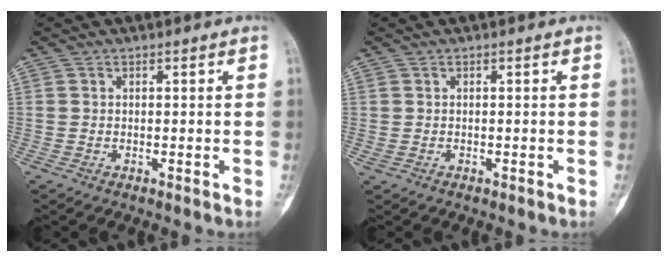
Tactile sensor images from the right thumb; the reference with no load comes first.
{"total": 0.6, "force": [-0.2, 0.4, 0.3], "torque": [-0.009, 0.004, 0.000]}